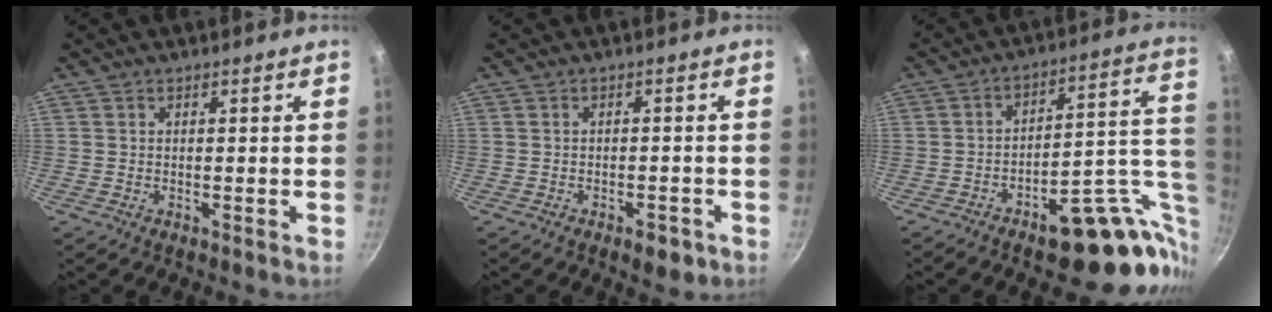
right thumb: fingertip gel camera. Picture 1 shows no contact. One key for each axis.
{"total": 3.7, "fx": -2.1, "fy": 1.6, "fz": 2.5, "tx": -0.027, "ty": 0.008, "tz": -0.026}
{"total": 21.7, "fx": -9.0, "fy": 8.1, "fz": 18.0, "tx": -0.145, "ty": 0.077, "tz": -0.111}